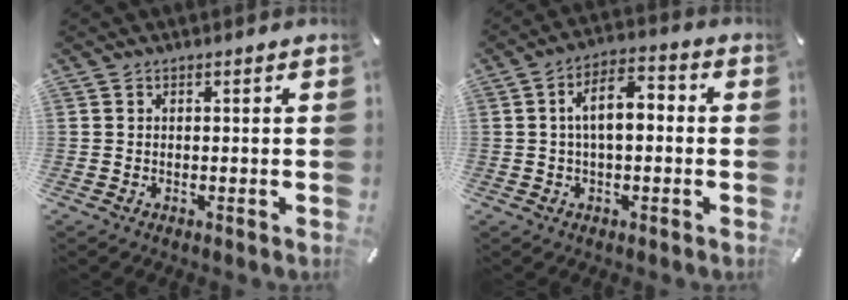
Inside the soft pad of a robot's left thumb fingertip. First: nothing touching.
{"total": 9.4, "force": [0.0, 4.8, 8.1], "torque": [-0.135, 0.013, -0.002]}